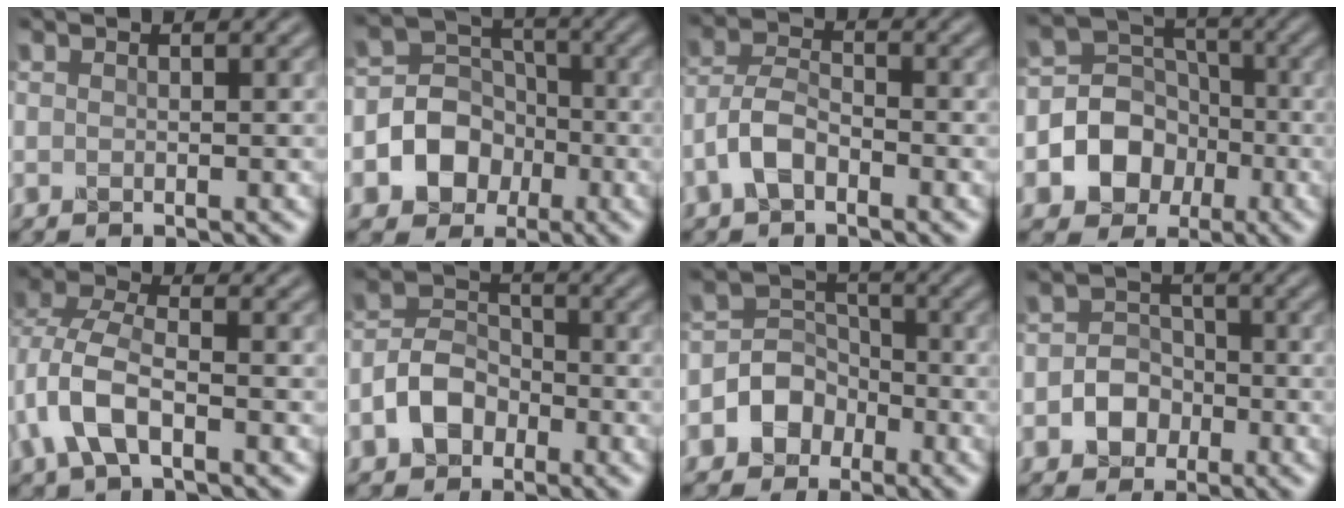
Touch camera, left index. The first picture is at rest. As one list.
[{"total": 5.6, "force": [-1.8, 5.0, 1.7], "torque": [-0.025, 0.009, -0.057]}, {"total": 3.0, "force": [-1.8, 1.6, 1.7], "torque": [-0.044, 0.012, -0.048]}, {"total": 6.5, "force": [-2.0, 5.8, 2.1], "torque": [-0.033, 0.011, -0.065]}, {"total": 4.7, "force": [-1.3, 2.8, 3.6], "torque": [-0.089, 0.005, -0.032]}, {"total": 3.6, "force": [-1.8, 2.7, 1.5], "torque": [-0.035, 0.010, -0.046]}, {"total": 3.2, "force": [-1.7, 2.7, 0.6], "torque": [-0.011, 0.009, -0.037]}, {"total": 2.4, "force": [-0.8, 2.2, 0.6], "torque": [-0.009, 0.008, -0.020]}]